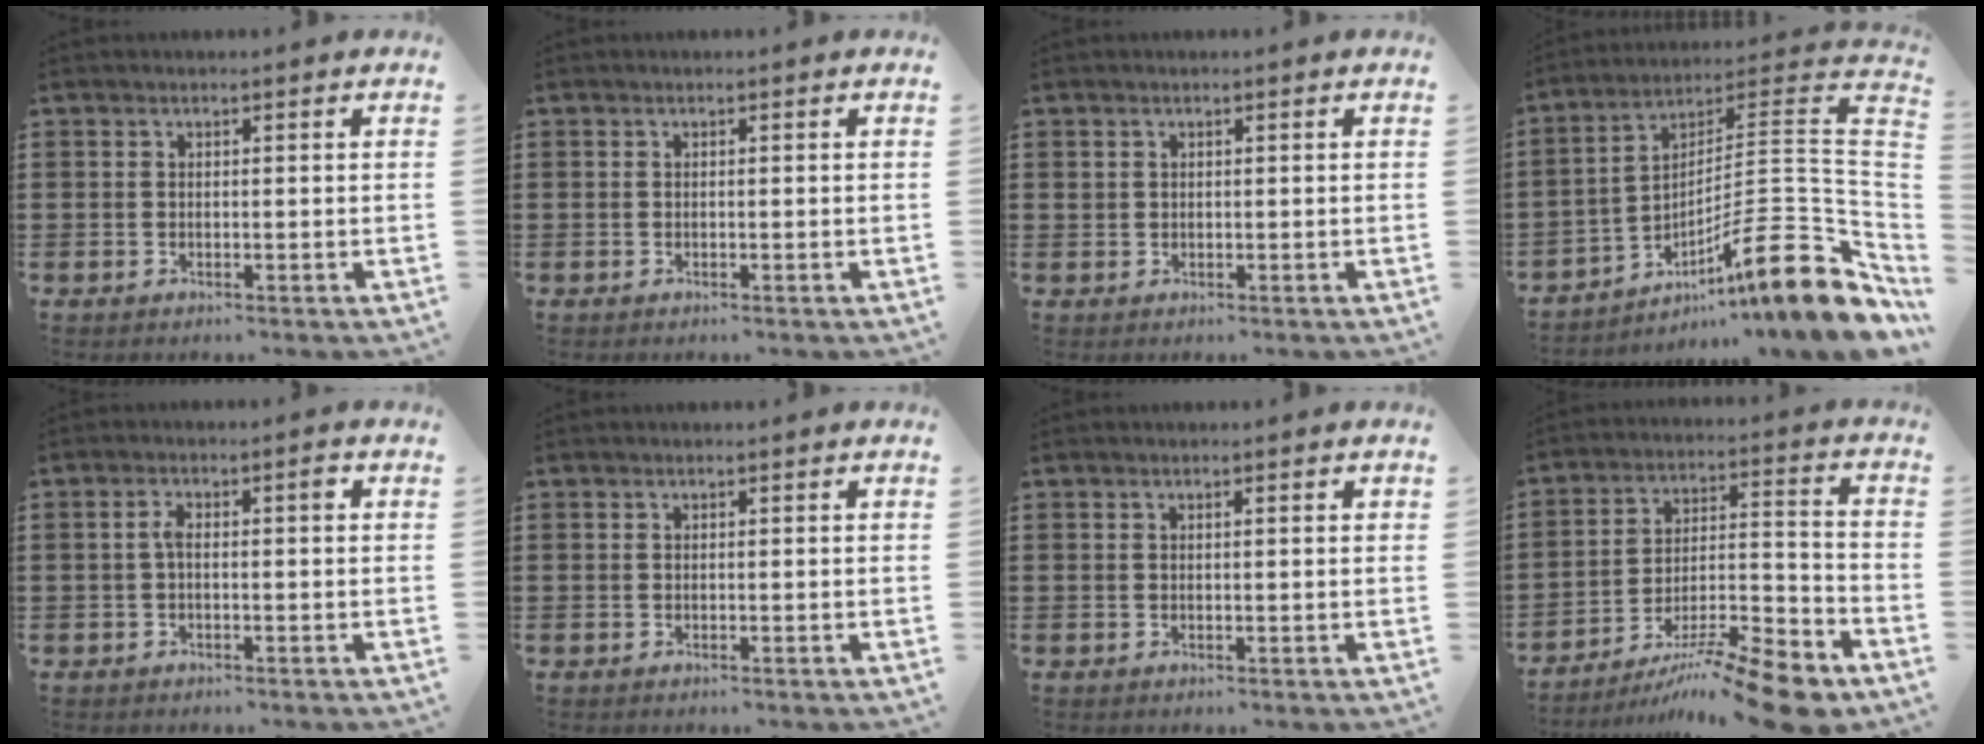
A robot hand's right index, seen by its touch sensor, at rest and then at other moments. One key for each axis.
{"total": 0.0}
{"total": 0.7, "fx": 0.4, "fy": 0.6, "fz": 0.1, "tx": -0.004, "ty": 0.001, "tz": 0.009}
{"total": 15.3, "fx": -7.5, "fy": 1.9, "fz": 13.2, "tx": -0.179, "ty": -0.002, "tz": -0.131}
{"total": 2.8, "fx": -0.1, "fy": 0.7, "fz": 2.7, "tx": -0.051, "ty": 0.005, "tz": -0.005}
{"total": 0.0}
{"total": 0.6, "fx": 0.2, "fy": 0.0, "fz": 0.6, "tx": -0.009, "ty": 0.000, "tz": 0.003}
{"total": 11.5, "fx": -9.6, "fy": 0.9, "fz": 6.3, "tx": -0.078, "ty": 0.033, "tz": -0.181}